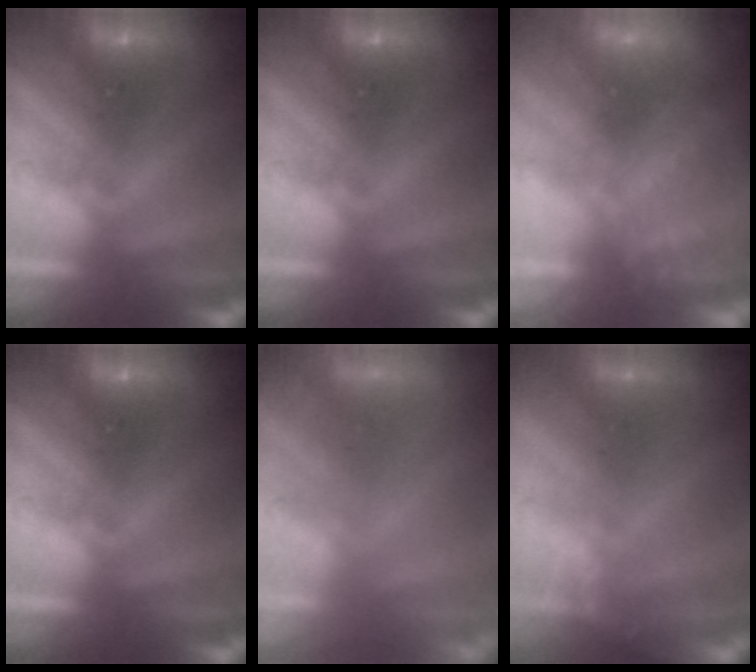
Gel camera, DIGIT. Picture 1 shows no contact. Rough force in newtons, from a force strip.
{"total": 0.0}
{"total": 2.5}
{"total": 0.0}
{"total": 7.1}
{"total": 1.4}